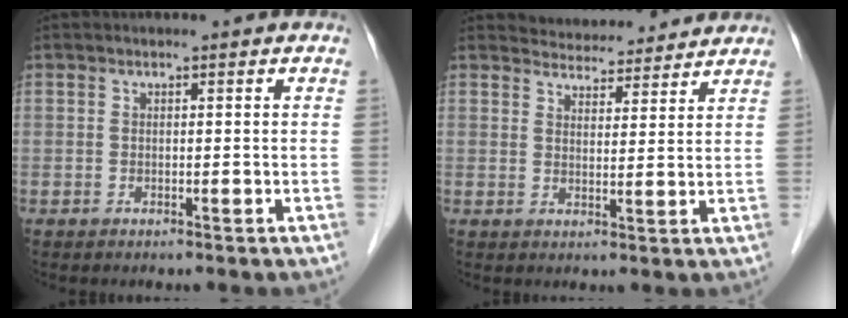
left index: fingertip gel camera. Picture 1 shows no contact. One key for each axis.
{"total": 7.5, "fx": 7.3, "fy": 1.7, "fz": 0.5, "tx": -0.006, "ty": 0.014, "tz": 0.095}